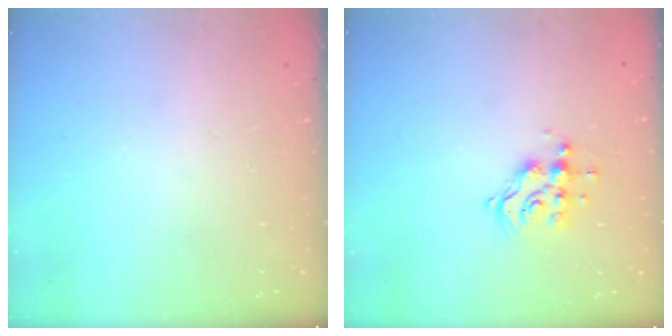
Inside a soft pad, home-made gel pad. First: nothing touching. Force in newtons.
{"total": 9.9, "press": 9.9, "slide": 0.9}